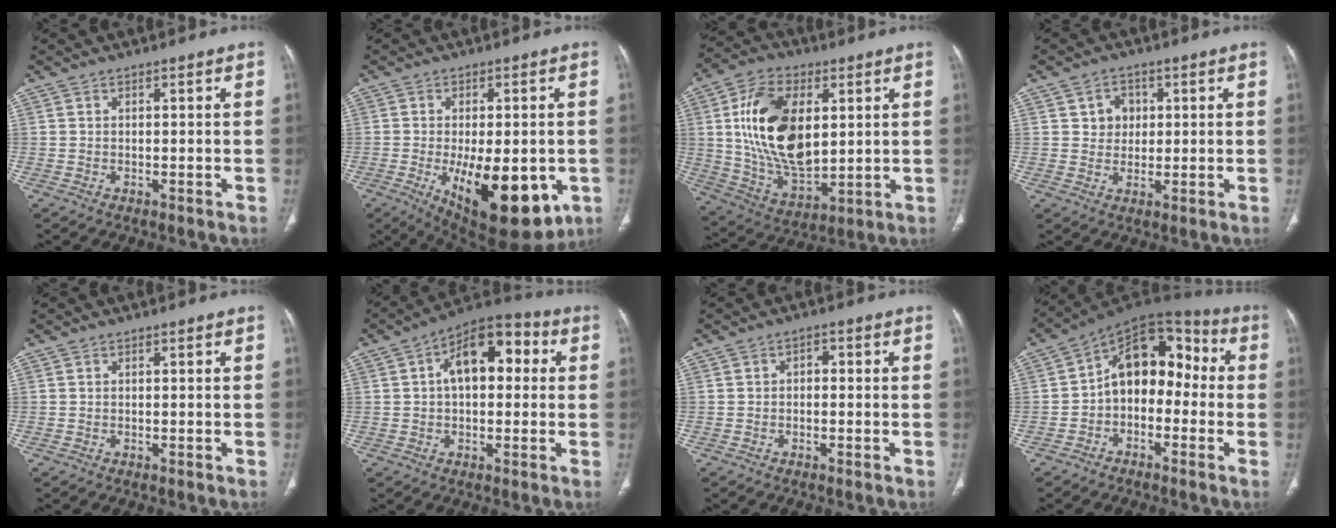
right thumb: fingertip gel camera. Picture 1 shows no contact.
{"total": 18.6, "force": [-5.2, 8.4, 15.8], "torque": [-0.206, -0.015, -0.051]}
{"total": 20.5, "force": [3.9, 11.8, 16.3], "torque": [-0.281, -0.015, 0.079]}
{"total": 4.5, "force": [1.3, 3.9, 1.9], "torque": [-0.004, -0.001, 0.020]}
{"total": 0.0}
{"total": 13.2, "force": [2.5, 7.4, 10.7], "torque": [-0.141, 0.033, 0.029]}
{"total": 1.8, "force": [-0.2, 1.2, 1.2], "torque": [-0.010, 0.009, -0.009]}
{"total": 13.5, "force": [-1.2, 9.2, 9.8], "torque": [-0.107, 0.054, -0.039]}